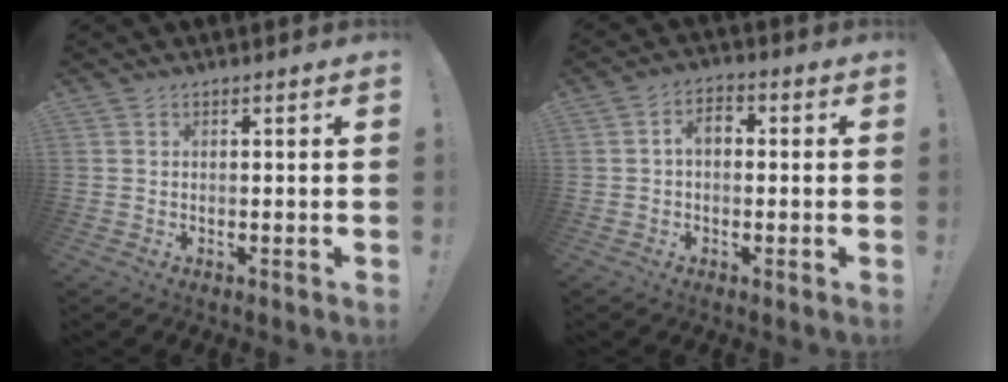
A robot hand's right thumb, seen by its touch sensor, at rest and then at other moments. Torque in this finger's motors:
{"motor_torque": [0.21, -0.02, -0.16, 0.21, 0.09]}